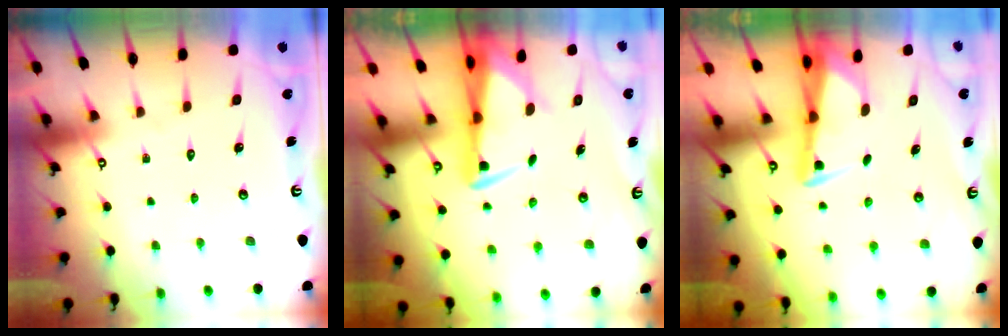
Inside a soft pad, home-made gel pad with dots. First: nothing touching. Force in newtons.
{"total": 3.2, "press": 3.2, "slide": 0.6}
{"total": 2.8, "press": 2.8, "slide": 0.5}